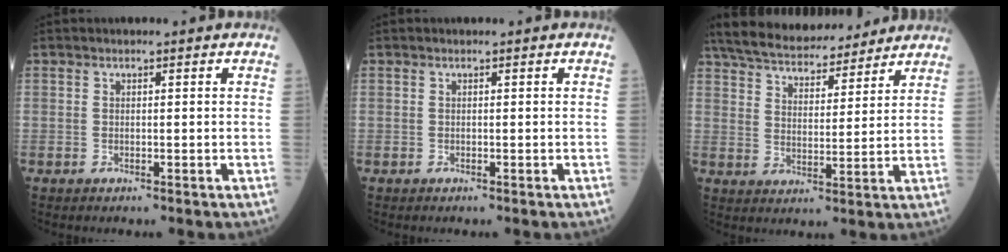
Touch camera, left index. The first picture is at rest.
{"total": 0.0}
{"total": 19.7, "force": [17.3, 5.2, 7.8], "torque": [-0.144, 0.039, 0.266]}